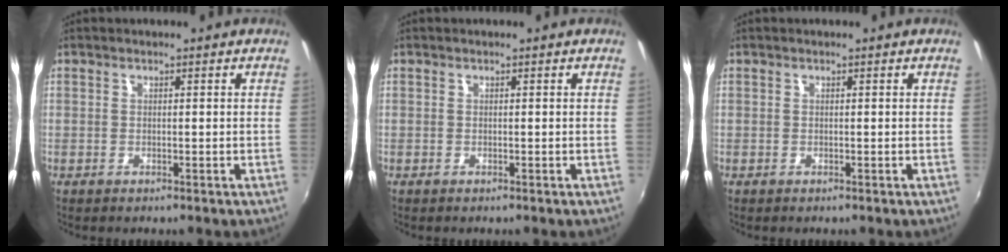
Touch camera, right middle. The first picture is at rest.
{"total": 0.0}
{"total": 0.0}